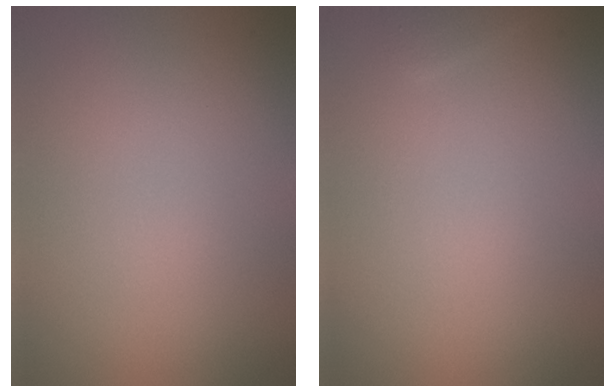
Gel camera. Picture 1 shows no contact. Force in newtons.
{"total": 0.6, "press": 0.6, "slide": 0.1}